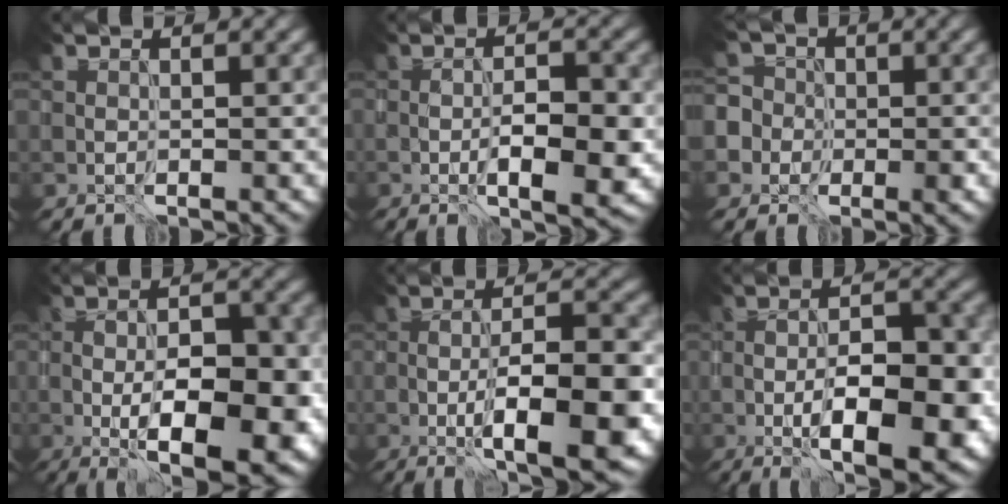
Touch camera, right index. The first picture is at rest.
{"total": 5.2, "force": [-1.2, 1.6, 4.8], "torque": [-0.076, -0.005, -0.014]}
{"total": 8.4, "force": [-2.3, 7.7, 2.4], "torque": [-0.033, 0.007, -0.087]}
{"total": 11.1, "force": [-3.1, 4.3, 9.7], "torque": [-0.121, 0.003, -0.043]}
{"total": 9.4, "force": [-2.7, 2.6, 8.6], "torque": [-0.123, -0.002, -0.040]}
{"total": 9.7, "force": [-2.8, 3.5, 8.6], "torque": [-0.128, -0.003, -0.038]}